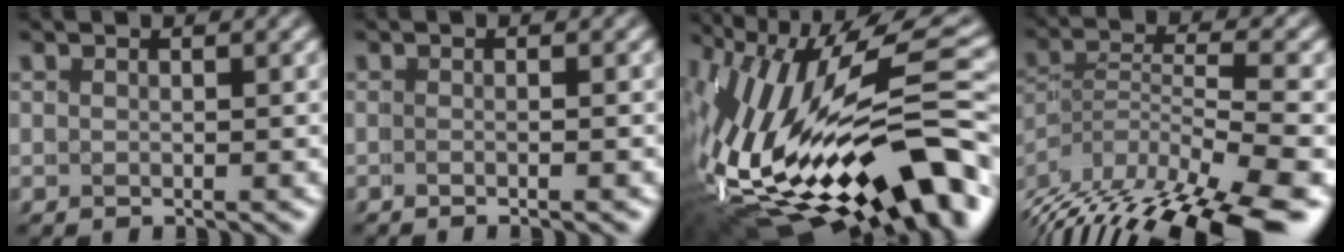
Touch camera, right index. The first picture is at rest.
{"total": 1.4, "force": [-0.7, -0.2, 1.1], "torque": [0.000, 0.012, -0.018]}
{"total": 15.7, "force": [-4.2, 6.7, 13.5], "torque": [-0.226, -0.021, -0.040]}
{"total": 9.9, "force": [-4.9, 4.3, 7.4], "torque": [-0.137, -0.034, -0.064]}